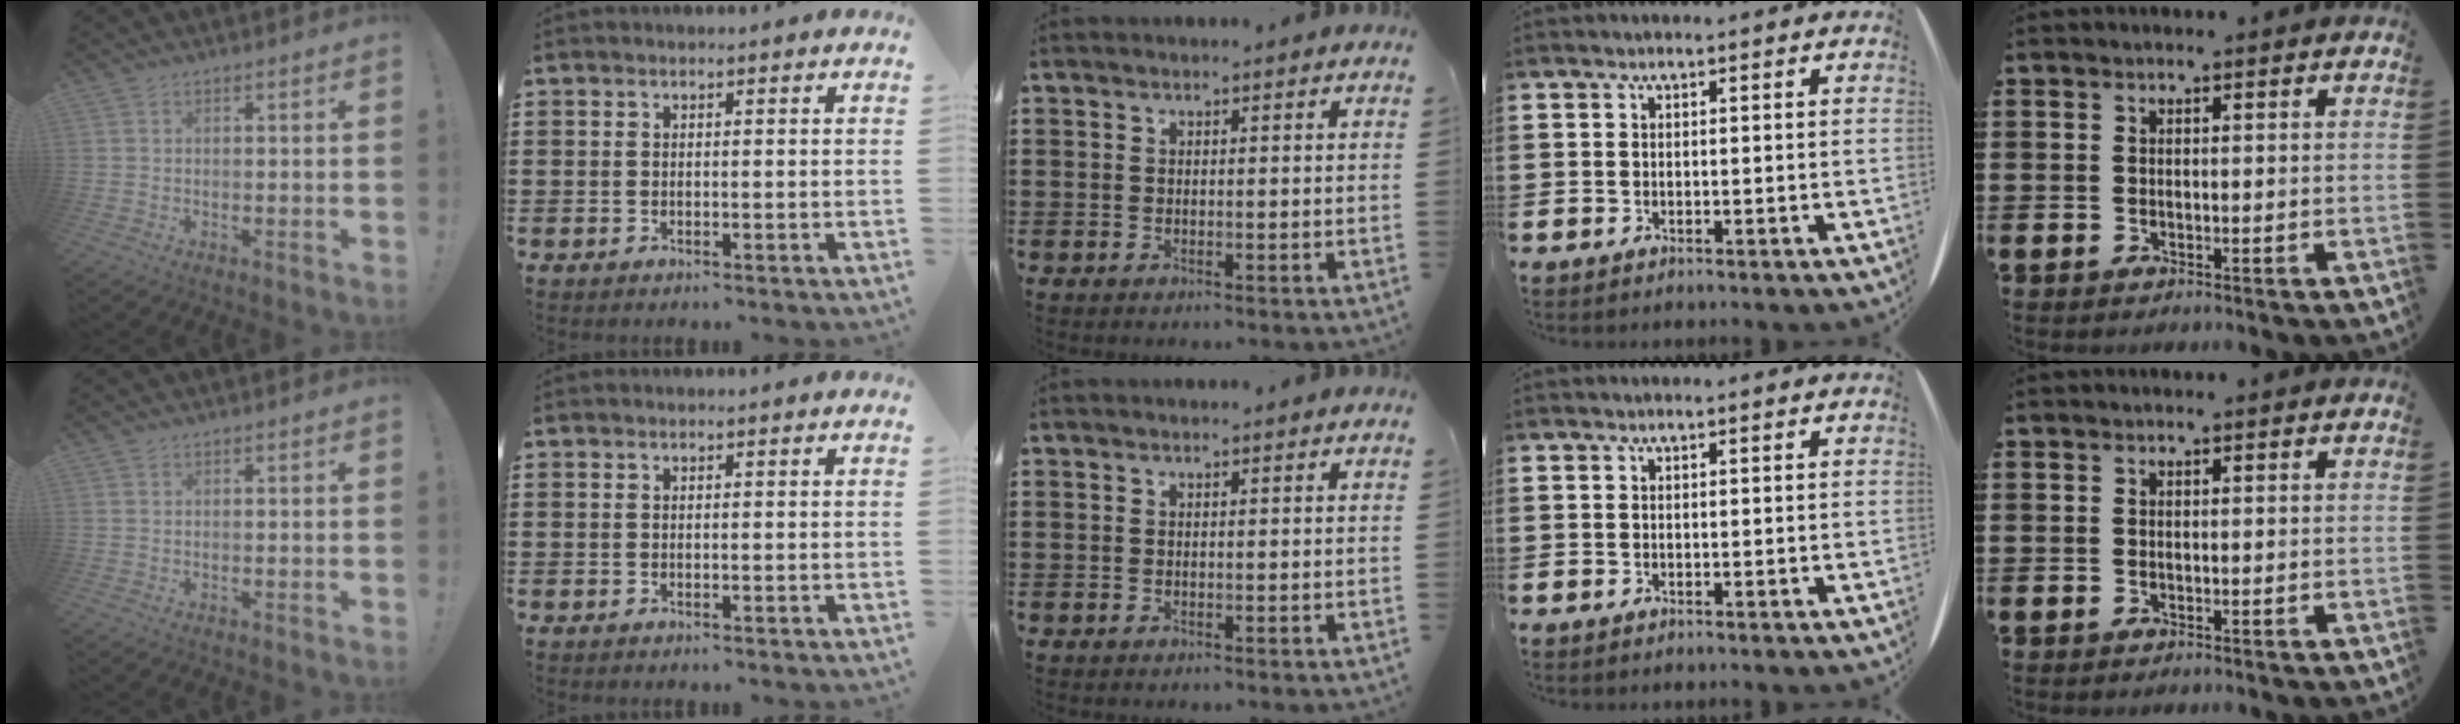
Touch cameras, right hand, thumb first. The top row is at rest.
{}